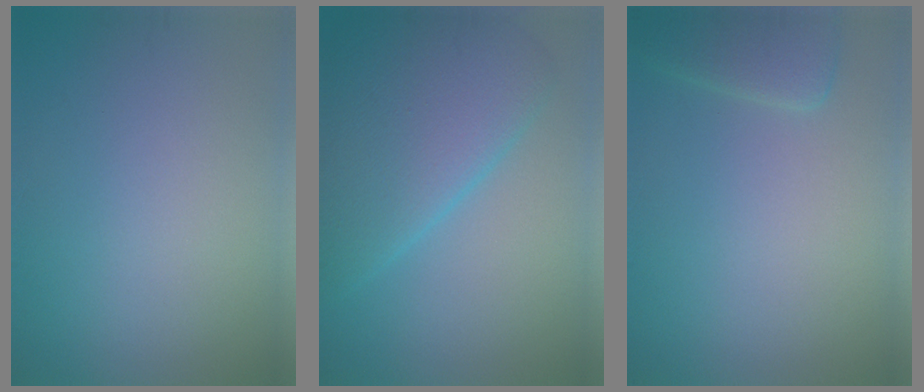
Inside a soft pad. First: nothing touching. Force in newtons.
{"total": 7.9, "press": 7.9, "slide": 0.2}
{"total": 2.6, "press": 2.6, "slide": 0.2}